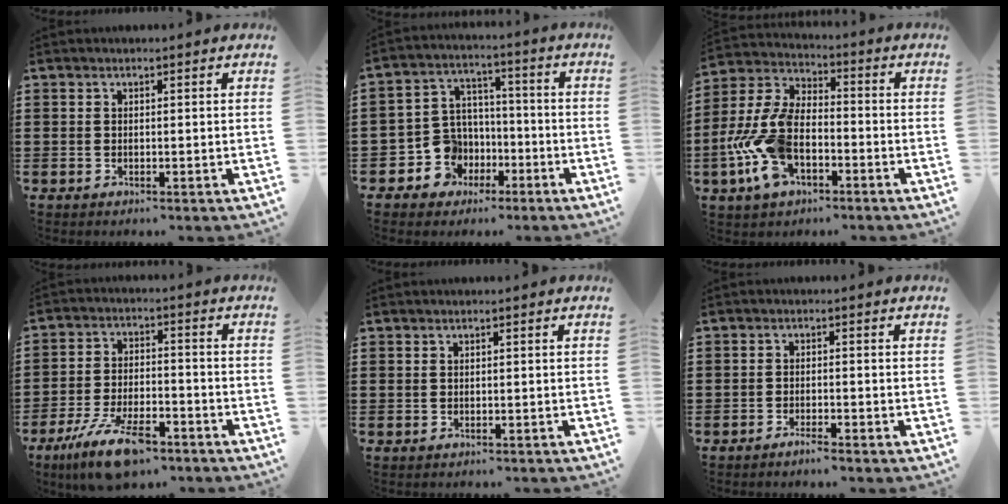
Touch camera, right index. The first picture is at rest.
{"total": 8.0, "force": [-2.8, 7.2, 2.0], "torque": [-0.083, 0.007, -0.052]}
{"total": 11.6, "force": [-3.8, 6.3, 9.0], "torque": [-0.244, -0.010, -0.081]}
{"total": 10.9, "force": [-7.7, 3.4, 7.1], "torque": [-0.140, 0.016, -0.141]}
{"total": 0.0}
{"total": 1.6, "force": [-1.5, 0.0, 0.7], "torque": [-0.013, -0.001, -0.027]}